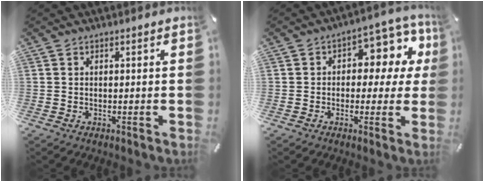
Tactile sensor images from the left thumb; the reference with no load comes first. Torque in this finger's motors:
{"motor_torque": [1.22, 2.22, 0.75, -0.65, 0.27]}